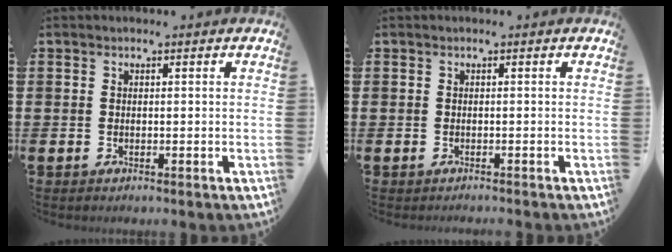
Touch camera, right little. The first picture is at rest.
{"total": 0.5, "force": [-0.5, -0.1, 0.0], "torque": [0.001, -0.002, -0.011]}